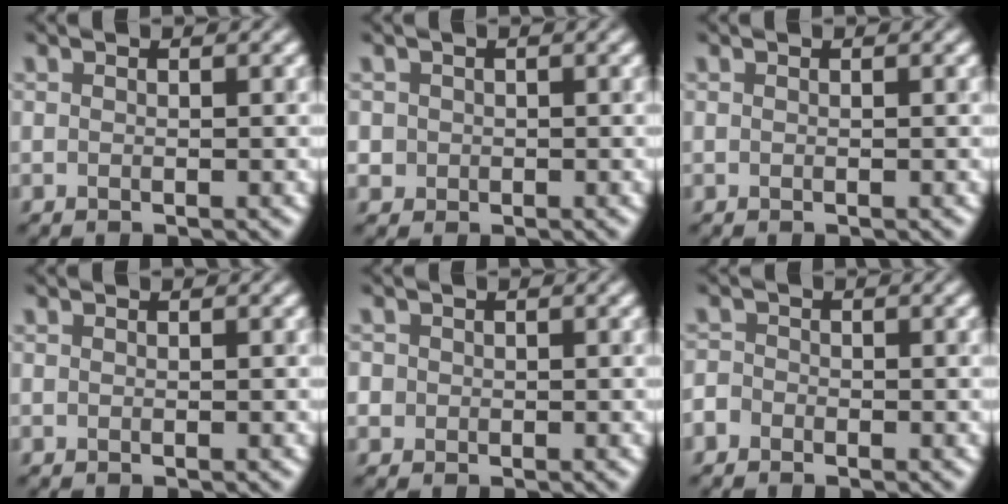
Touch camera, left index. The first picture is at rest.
{"total": 2.5, "force": [-0.3, 2.4, 0.4], "torque": [0.004, 0.009, -0.023]}
{"total": 0.0}
{"total": 0.0}
{"total": 1.2, "force": [0.1, 1.2, 0.0], "torque": [0.015, 0.005, -0.003]}
{"total": 1.1, "force": [-0.8, 0.7, 0.0], "torque": [0.006, 0.005, -0.021]}